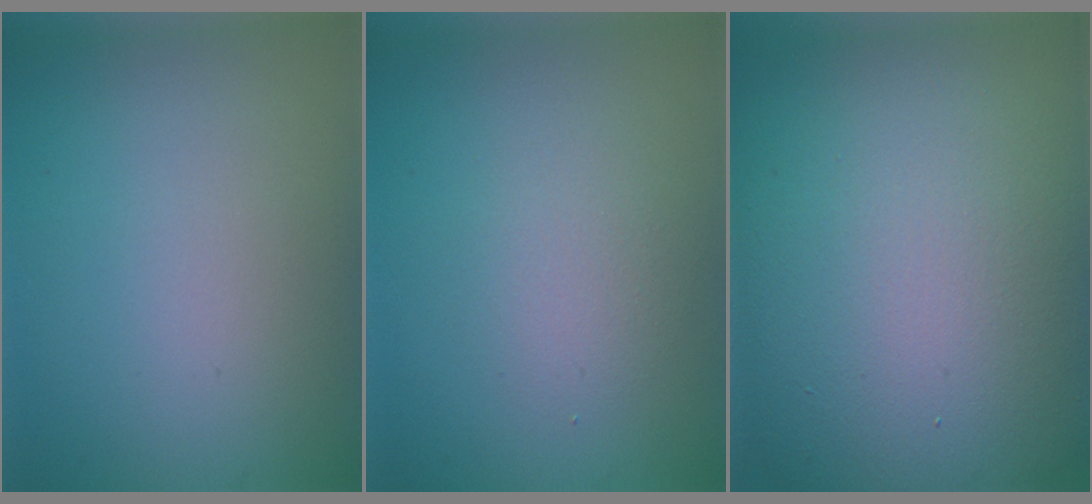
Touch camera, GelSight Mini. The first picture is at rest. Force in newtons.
{"total": 2.0, "press": 2.0, "slide": 0.1}
{"total": 21.3, "press": 21.3, "slide": 0.9}